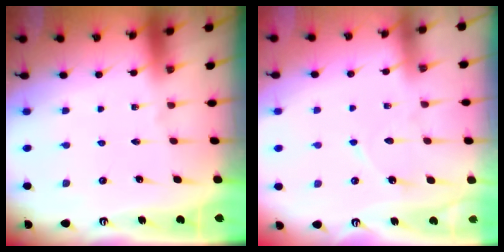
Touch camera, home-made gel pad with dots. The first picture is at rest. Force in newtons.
{"total": 5.0, "press": 4.9, "slide": 0.6}